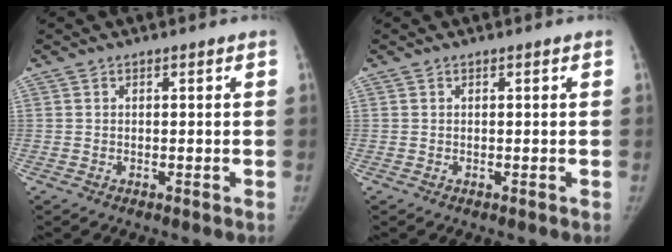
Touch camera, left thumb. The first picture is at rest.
{"total": 0.0}